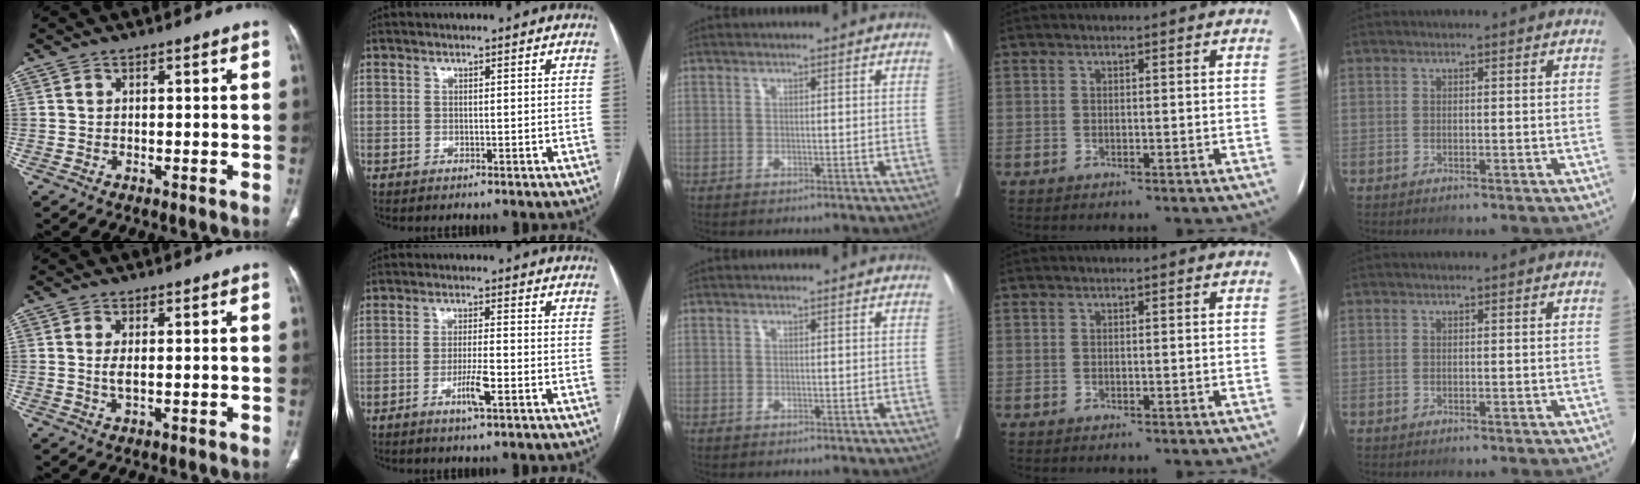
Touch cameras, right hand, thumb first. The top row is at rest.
{"thumb": {"total": 2.3, "force": [0.2, 0.9, 2.1], "torque": [-0.051, -0.004, 0.006]}, "index": {"total": 4.6, "force": [-2.0, 0.3, 4.1], "torque": [-0.078, -0.005, -0.037]}}